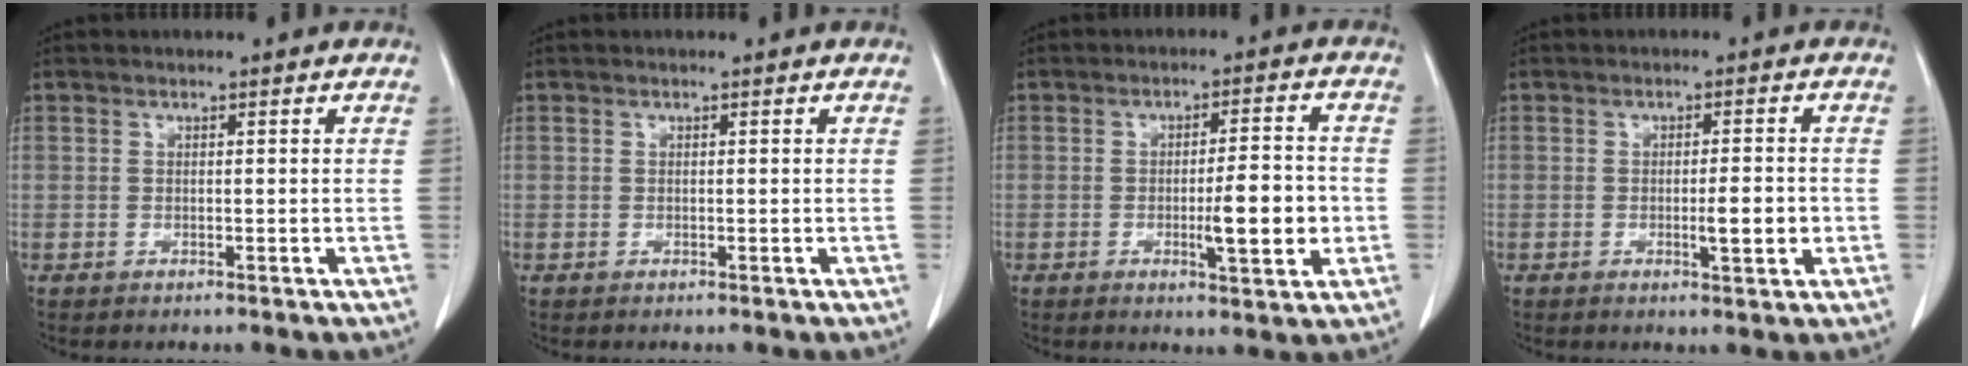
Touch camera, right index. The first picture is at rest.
{"total": 0.0}
{"total": 7.7, "force": [-1.6, 1.1, 7.5], "torque": [-0.110, -0.001, -0.022]}
{"total": 3.9, "force": [-0.8, 0.6, 3.8], "torque": [-0.059, -0.002, -0.009]}